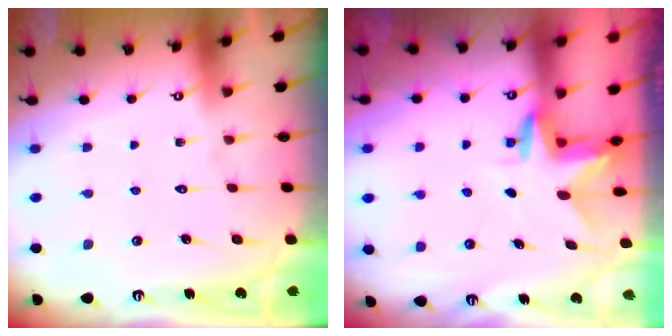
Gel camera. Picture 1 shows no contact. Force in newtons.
{"total": 3.0, "press": 3.0, "slide": 0.2}